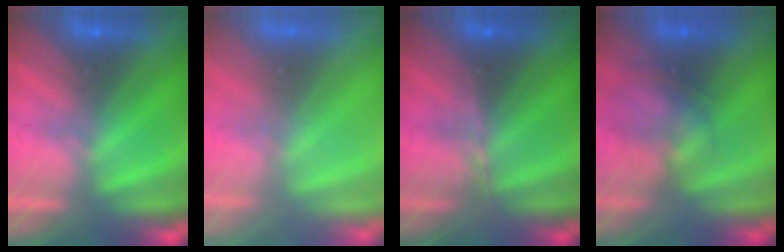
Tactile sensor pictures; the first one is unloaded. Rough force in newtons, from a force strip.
{"total": 3.4}
{"total": 2.9}
{"total": 2.2}